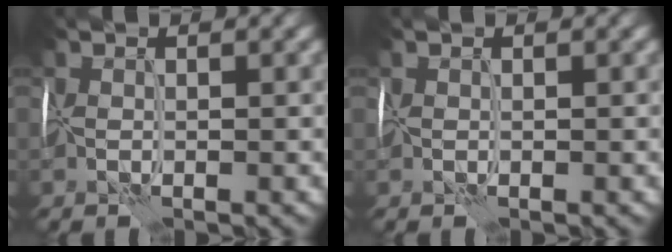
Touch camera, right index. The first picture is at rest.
{"total": 0.0}